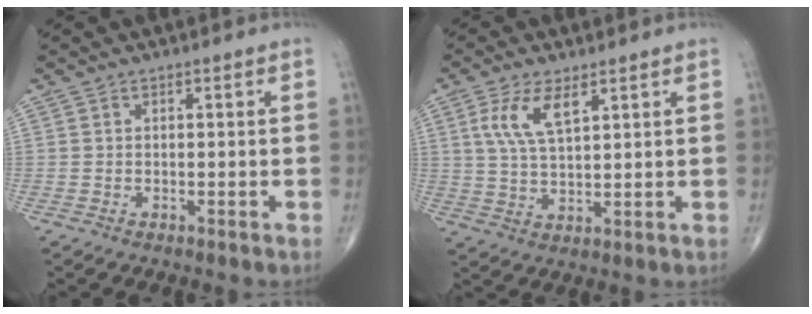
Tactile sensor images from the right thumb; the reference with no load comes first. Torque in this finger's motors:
{"motor_torque": [-0.10, 0.23, 0.37, 0.18, 0.18]}